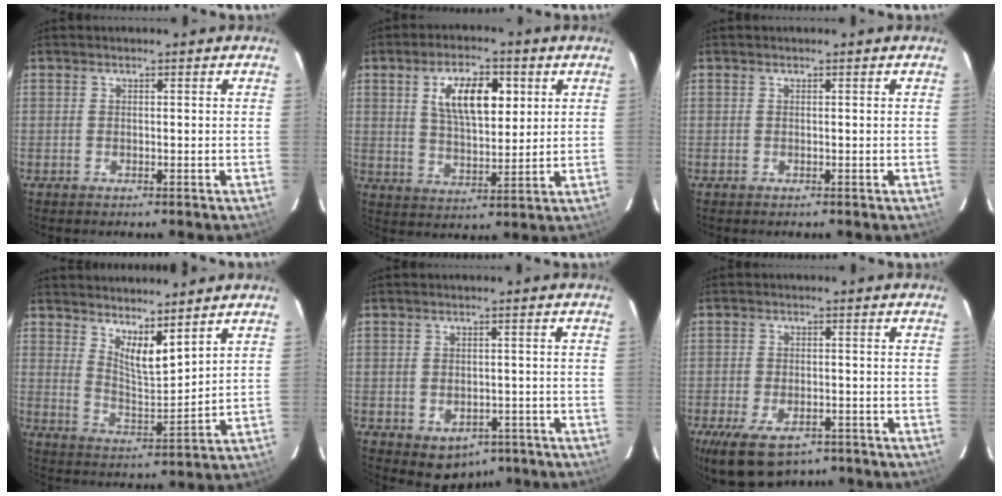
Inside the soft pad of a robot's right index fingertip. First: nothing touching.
{"total": 11.0, "force": [3.8, 4.9, 9.0], "torque": [-0.159, 0.013, 0.070]}
{"total": 0.0}
{"total": 7.8, "force": [5.9, 1.6, 4.8], "torque": [-0.076, -0.014, 0.106]}
{"total": 6.4, "force": [-3.6, 4.8, 2.3], "torque": [-0.040, 0.007, -0.027]}
{"total": 12.0, "force": [-7.7, 6.0, 6.9], "torque": [-0.149, -0.026, -0.121]}